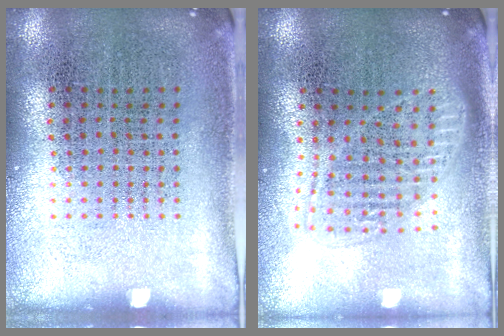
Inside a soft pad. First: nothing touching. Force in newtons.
{"total": 1.7, "press": 1.4, "slide": 0.9}